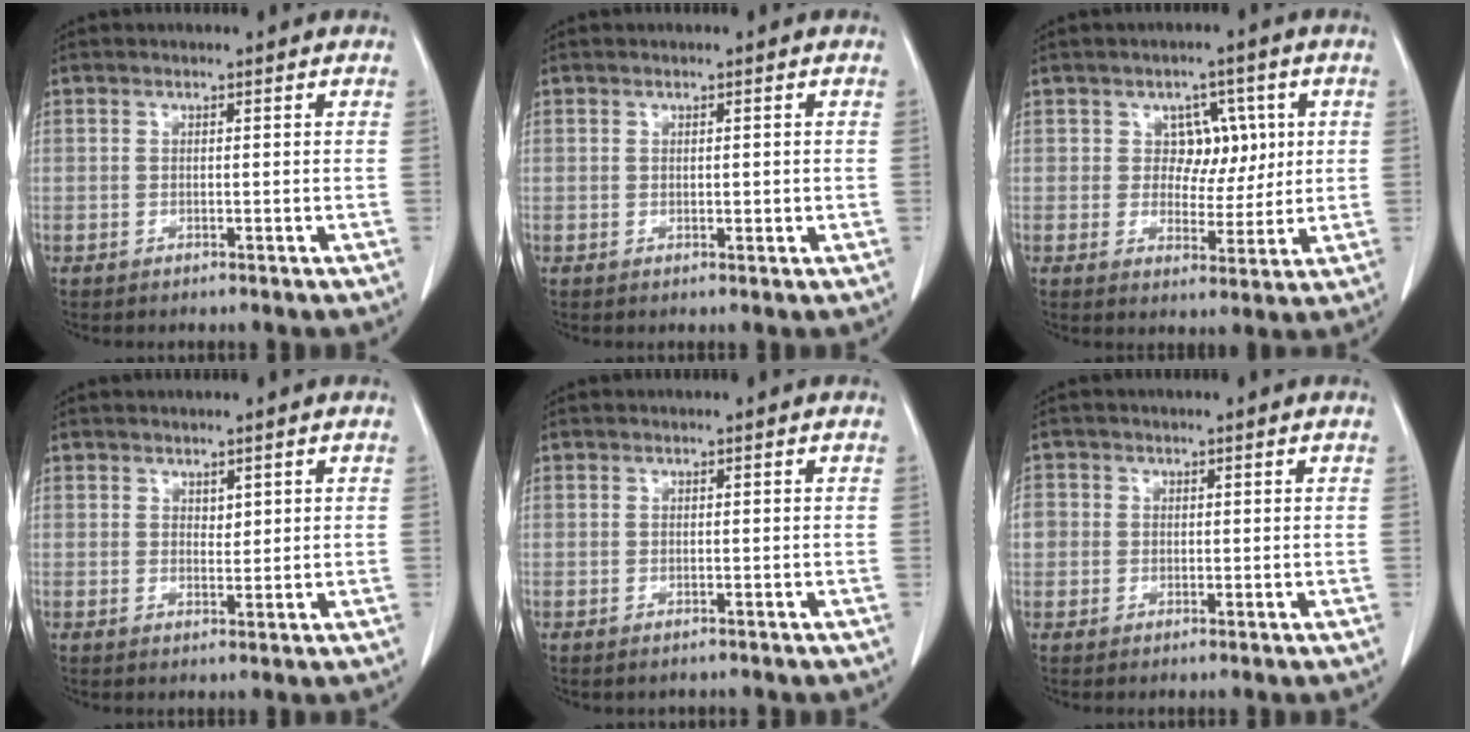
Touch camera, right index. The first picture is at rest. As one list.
[{"total": 1.0, "force": [0.1, 0.4, 0.9], "torque": [-0.013, -0.003, 0.003]}, {"total": 5.4, "force": [1.3, 4.3, 2.9], "torque": [-0.026, 0.010, 0.022]}, {"total": 1.2, "force": [0.7, 0.7, 0.7], "torque": [-0.006, -0.004, 0.013]}, {"total": 1.0, "force": [-0.9, 0.3, 0.3], "torque": [-0.010, -0.002, -0.012]}, {"total": 3.0, "force": [0.1, 2.9, 0.7], "torque": [-0.011, 0.008, 0.001]}]